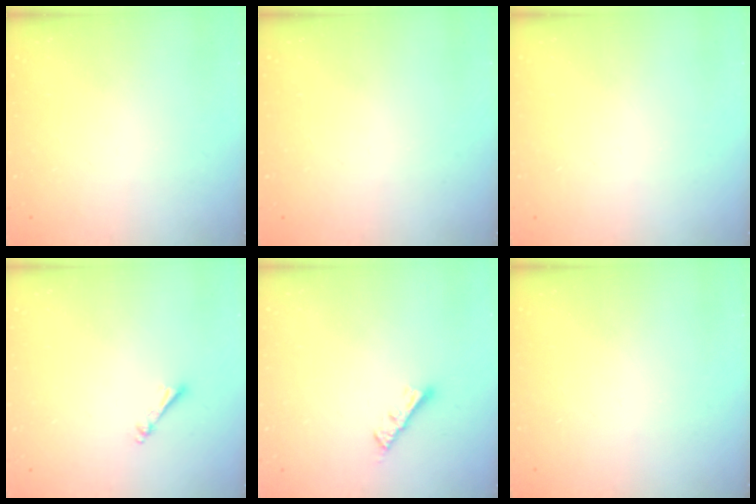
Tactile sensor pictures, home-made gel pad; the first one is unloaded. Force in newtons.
{"total": 0.0}
{"total": 0.0}
{"total": 2.5, "press": 2.5, "slide": 0.3}
{"total": 5.5, "press": 5.4, "slide": 0.4}
{"total": 0.0}